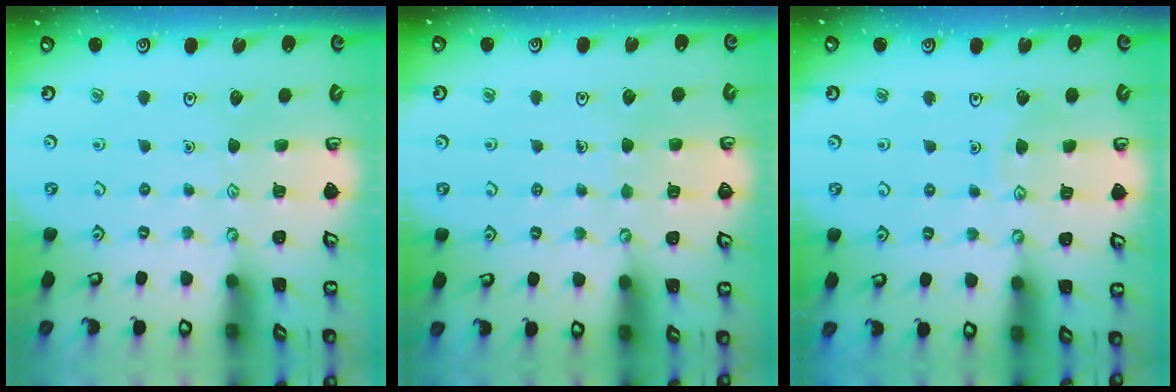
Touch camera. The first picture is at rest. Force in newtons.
{"total": 3.8, "press": 3.8, "slide": 0.3}
{"total": 5.1, "press": 5.1, "slide": 0.6}